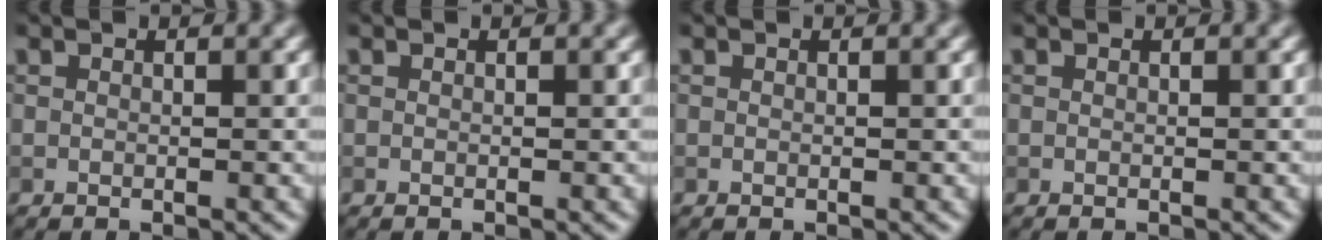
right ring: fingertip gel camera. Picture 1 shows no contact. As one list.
[{"total": 0.0}, {"total": 0.0}, {"total": 0.0}]